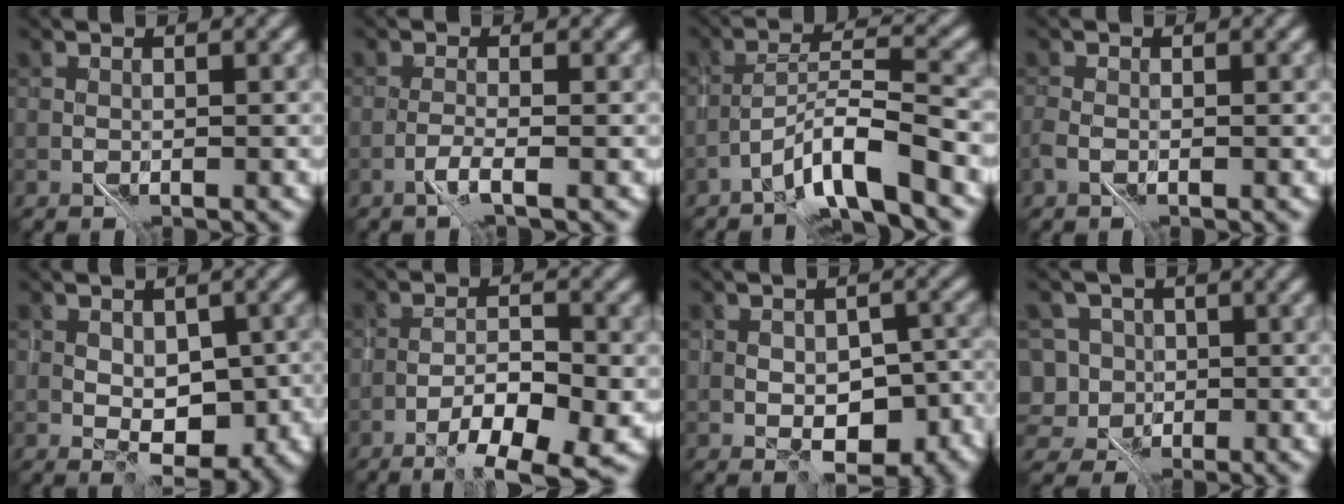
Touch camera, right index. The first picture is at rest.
{"total": 1.0, "force": [-0.6, -0.4, 0.7], "torque": [-0.012, 0.008, -0.021]}
{"total": 5.2, "force": [-3.7, 0.2, 3.8], "torque": [-0.060, 0.014, -0.072]}
{"total": 1.5, "force": [-0.8, 0.9, 0.9], "torque": [-0.019, -0.002, -0.018]}
{"total": 4.5, "force": [-0.1, 2.5, 3.7], "torque": [-0.047, 0.001, 0.001]}
{"total": 5.4, "force": [-3.1, 1.2, 4.2], "torque": [-0.062, 0.008, -0.049]}
{"total": 7.0, "force": [-2.1, 4.0, 5.3], "torque": [-0.065, -0.011, -0.018]}
{"total": 7.0, "force": [-0.5, 6.6, 2.1], "torque": [-0.048, 0.026, -0.049]}